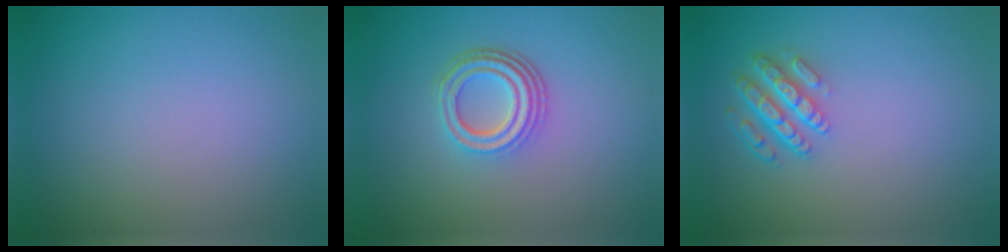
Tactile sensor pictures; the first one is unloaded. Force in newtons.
{"total": 4.2, "press": 3.1, "slide": 2.7}
{"total": 4.3, "press": 3.4, "slide": 2.7}